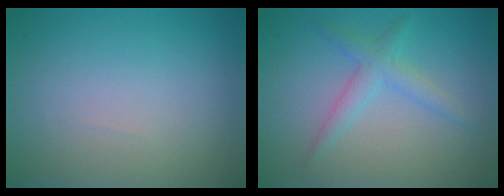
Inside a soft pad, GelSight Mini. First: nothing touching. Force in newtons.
{"total": 2.3, "press": 2.3, "slide": 0.1}